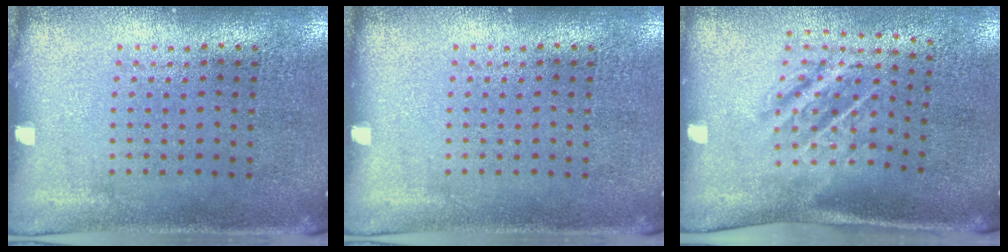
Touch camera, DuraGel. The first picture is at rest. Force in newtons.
{"total": 0.0}
{"total": 1.7, "press": 1.1, "slide": 1.3}